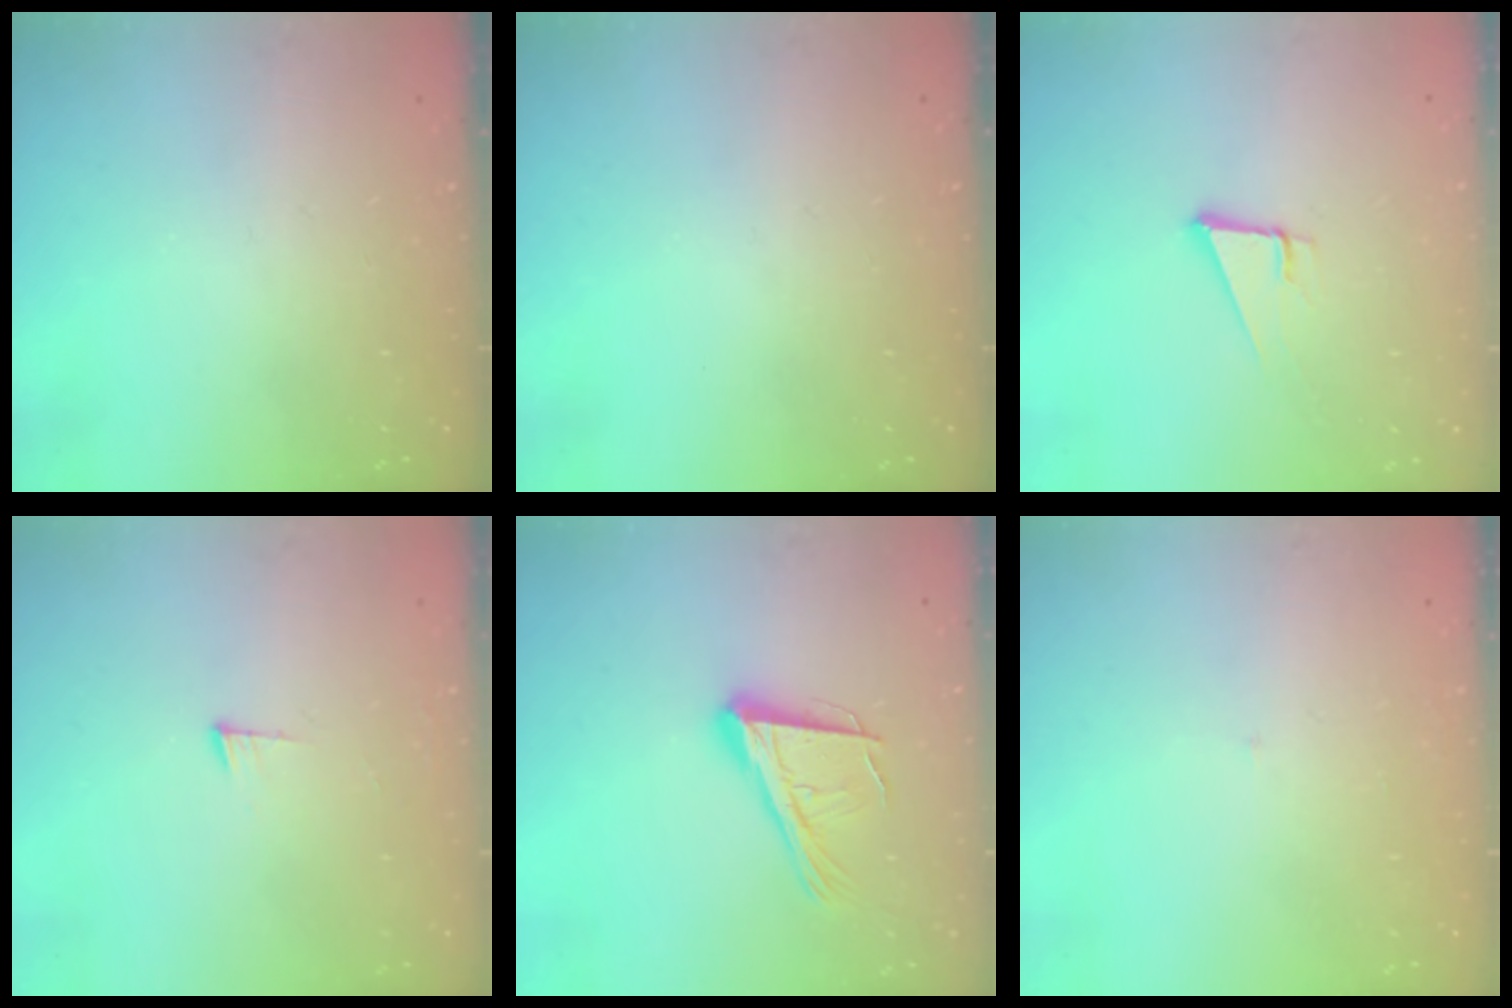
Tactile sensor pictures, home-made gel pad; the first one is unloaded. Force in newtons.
{"total": 0.0}
{"total": 5.0, "press": 4.4, "slide": 2.4}
{"total": 3.5, "press": 3.5, "slide": 0.5}
{"total": 17.0, "press": 16.5, "slide": 3.9}
{"total": 2.0, "press": 2.0, "slide": 0.1}